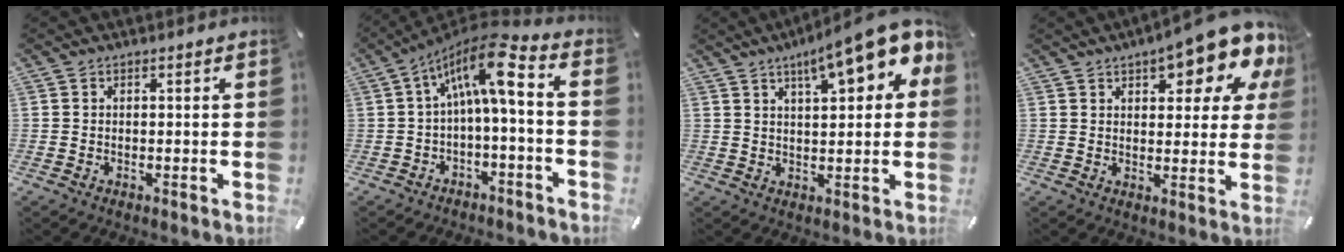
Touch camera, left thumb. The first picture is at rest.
{"total": 11.7, "force": [2.0, 3.7, 10.9], "torque": [-0.190, -0.008, 0.029]}
{"total": 13.6, "force": [8.0, 3.6, 10.3], "torque": [-0.152, -0.042, 0.130]}
{"total": 14.3, "force": [9.1, 5.3, 9.7], "torque": [-0.123, -0.057, 0.151]}